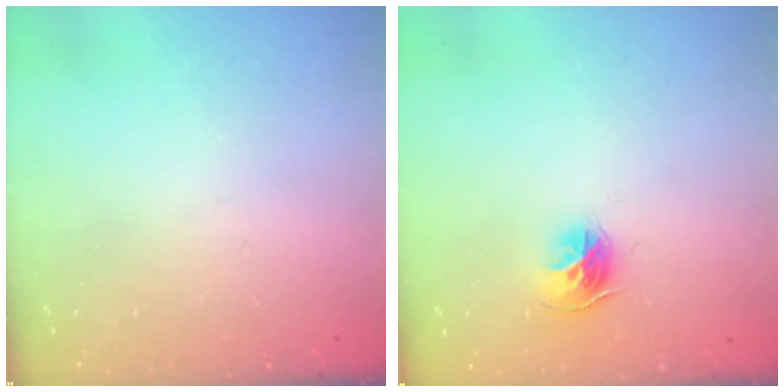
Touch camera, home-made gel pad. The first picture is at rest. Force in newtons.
{"total": 9.2, "press": 9.1, "slide": 0.9}